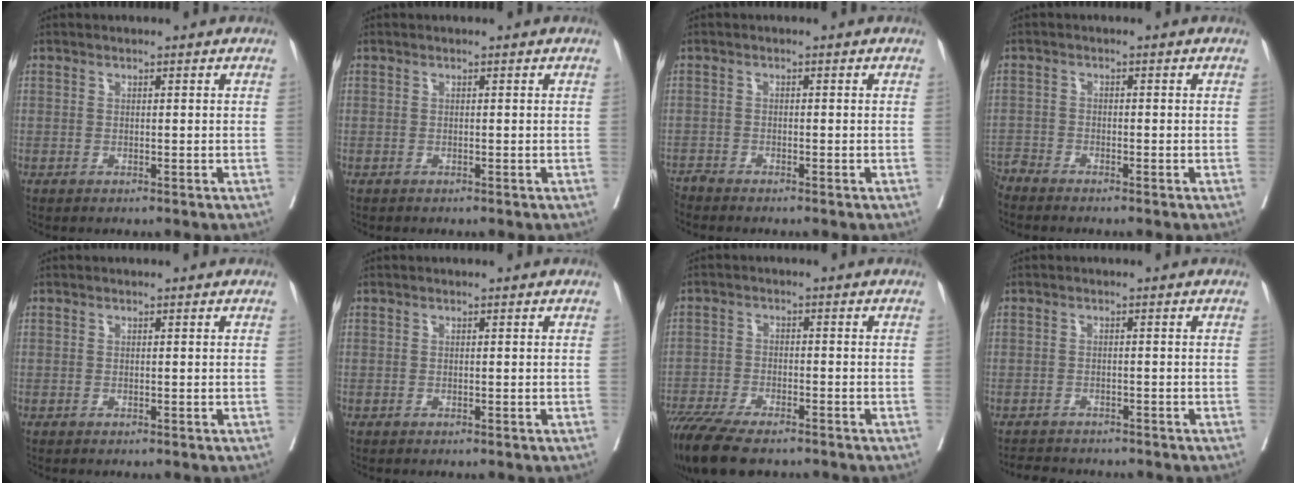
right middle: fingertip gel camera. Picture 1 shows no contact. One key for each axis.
{"total": 0.0}
{"total": 1.9, "fx": -1.8, "fy": -0.6, "fz": -0.1, "tx": 0.002, "ty": -0.007, "tz": -0.039}
{"total": 3.1, "fx": -3.1, "fy": -0.4, "fz": 0.3, "tx": -0.001, "ty": -0.012, "tz": -0.063}
{"total": 0.0}
{"total": 0.0}
{"total": 12.0, "fx": -9.6, "fy": 3.0, "fz": 6.5, "tx": -0.112, "ty": -0.020, "tz": -0.156}
{"total": 4.7, "fx": -4.4, "fy": 1.3, "fz": 1.0, "tx": -0.013, "ty": -0.008, "tz": -0.065}